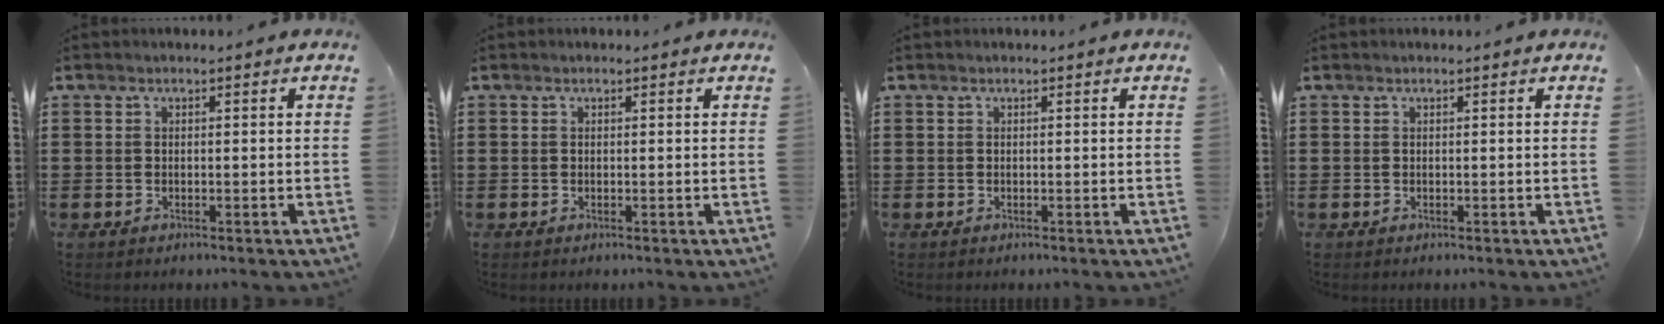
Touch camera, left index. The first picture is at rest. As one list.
[{"total": 0.0}, {"total": 0.0}, {"total": 0.0}]